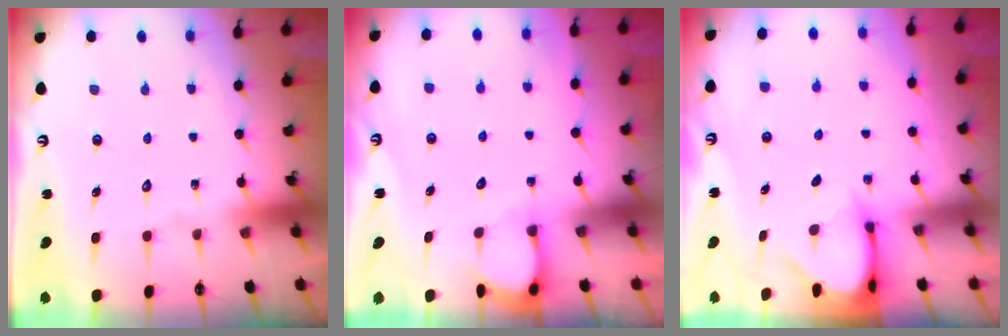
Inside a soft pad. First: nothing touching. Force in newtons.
{"total": 2.1, "press": 2.1, "slide": 0.3}
{"total": 3.0, "press": 2.9, "slide": 0.4}